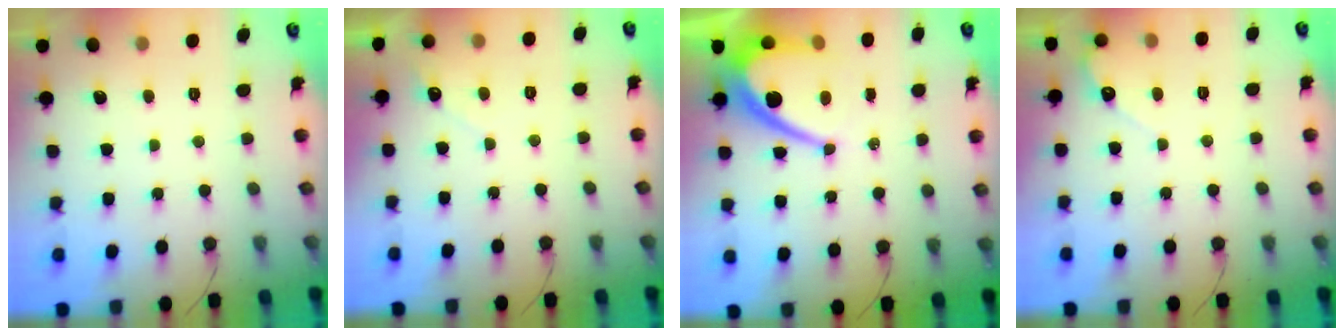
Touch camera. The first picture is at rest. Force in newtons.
{"total": 3.7, "press": 3.7, "slide": 0.2}
{"total": 12.2, "press": 12.2, "slide": 1.1}
{"total": 3.1, "press": 3.0, "slide": 0.2}